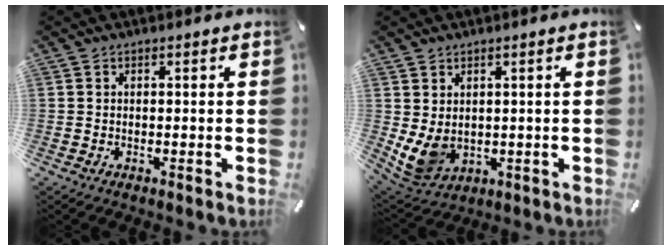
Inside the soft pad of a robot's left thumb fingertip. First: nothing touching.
{"total": 6.6, "force": [1.3, 5.6, 3.2], "torque": [-0.089, -0.011, 0.023]}